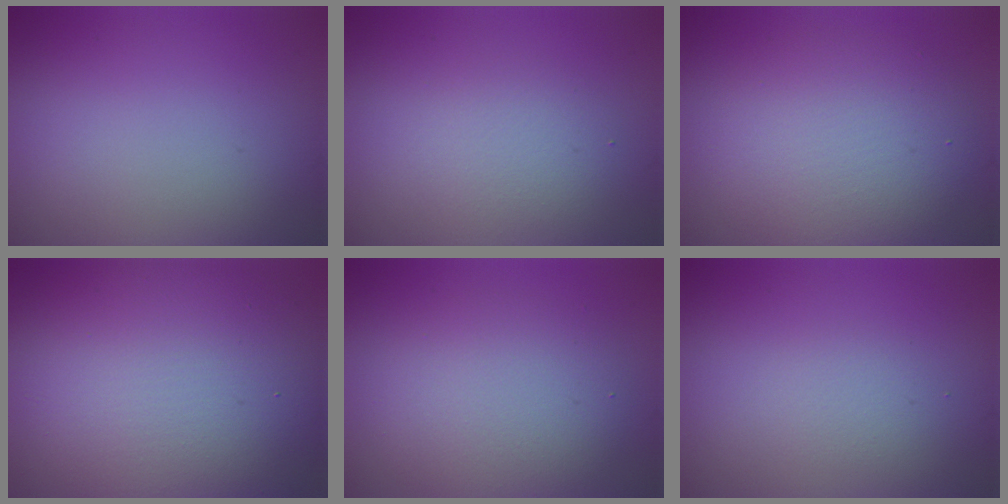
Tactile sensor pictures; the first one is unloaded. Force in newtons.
{"total": 2.5, "press": 2.5, "slide": 0.2}
{"total": 6.1, "press": 6.0, "slide": 0.6}
{"total": 16.3, "press": 16.3, "slide": 0.7}
{"total": 4.8, "press": 4.8, "slide": 0.2}
{"total": 1.3, "press": 1.3, "slide": 0.1}